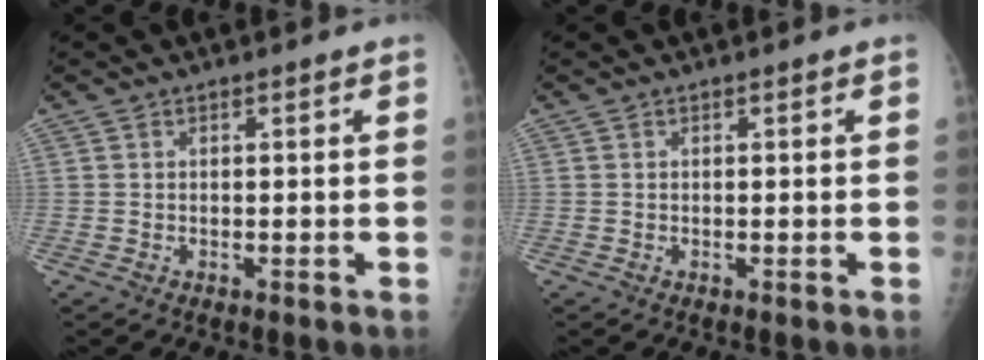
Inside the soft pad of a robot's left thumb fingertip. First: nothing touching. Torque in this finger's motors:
{"motor_torque": [0.10, 0.04, -0.06, -0.07, 0.00]}